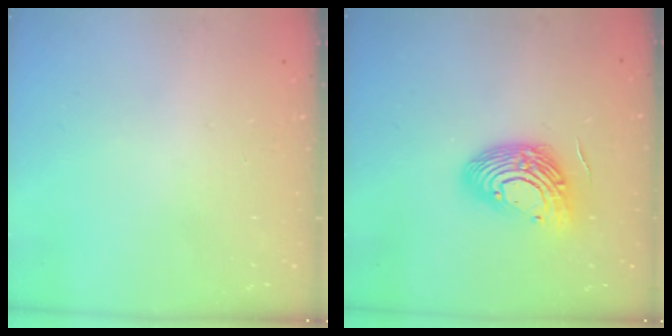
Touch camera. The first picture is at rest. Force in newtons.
{"total": 13.8, "press": 13.7, "slide": 1.8}